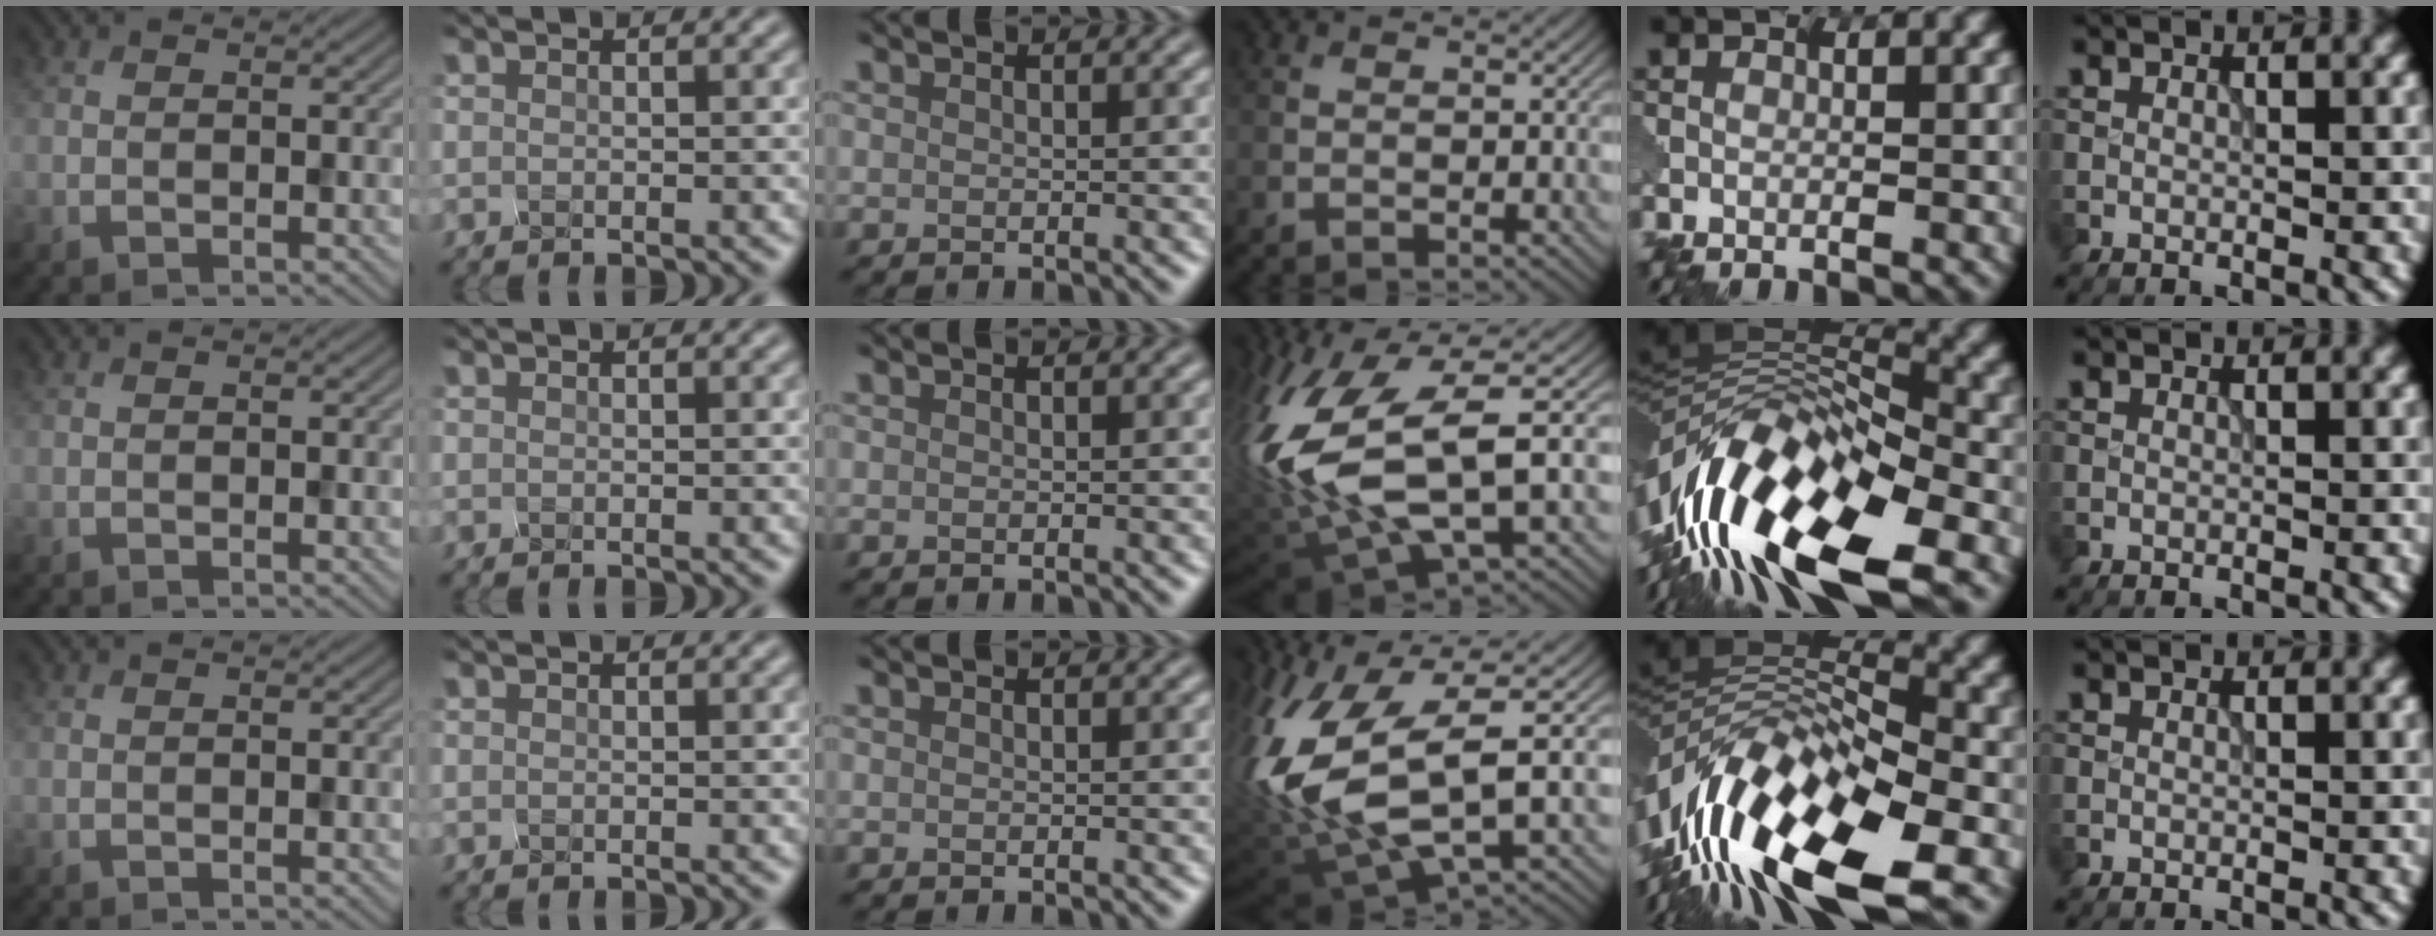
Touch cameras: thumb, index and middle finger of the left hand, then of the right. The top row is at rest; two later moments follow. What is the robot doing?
{"motion": "squeeze", "object": "hand grip exerciser"}